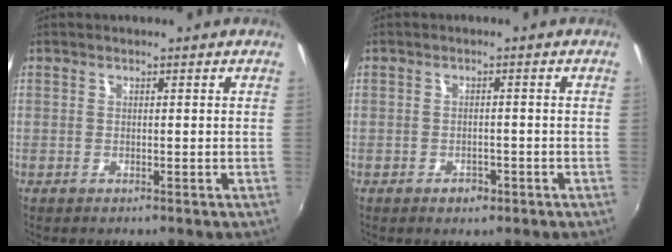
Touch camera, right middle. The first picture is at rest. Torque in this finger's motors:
{"motor_torque": [0.01, -0.02, 0.00, 0.00]}